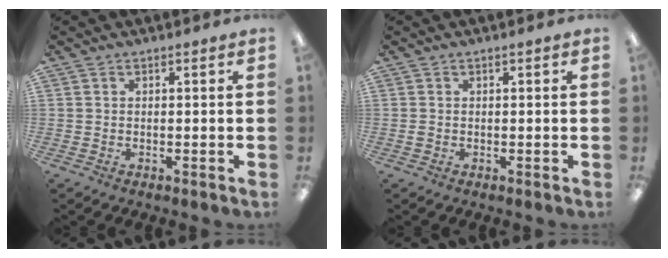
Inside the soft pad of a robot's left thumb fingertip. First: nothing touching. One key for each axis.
{"total": 0.6, "fx": -0.2, "fy": 0.5, "fz": 0.4, "tx": -0.007, "ty": 0.004, "tz": -0.005}